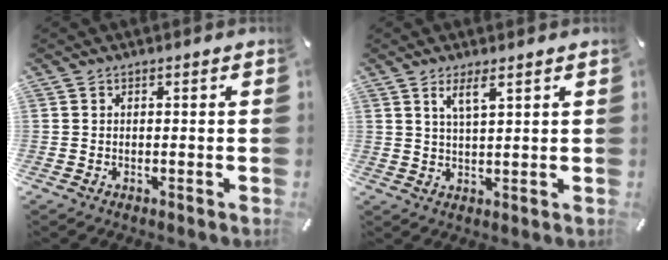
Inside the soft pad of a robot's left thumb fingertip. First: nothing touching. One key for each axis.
{"total": 4.3, "fx": 2.6, "fy": 0.9, "fz": 3.3, "tx": -0.071, "ty": 0.000, "tz": 0.046}